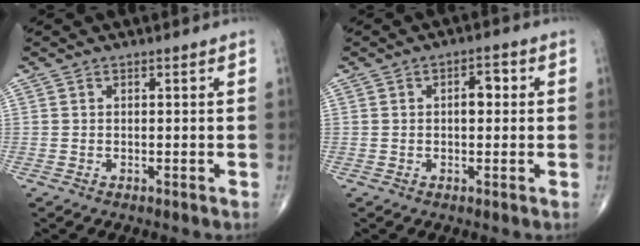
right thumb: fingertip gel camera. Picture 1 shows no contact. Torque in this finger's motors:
{"motor_torque": [1.26, 3.13, 0.91, 0.17, 0.02]}